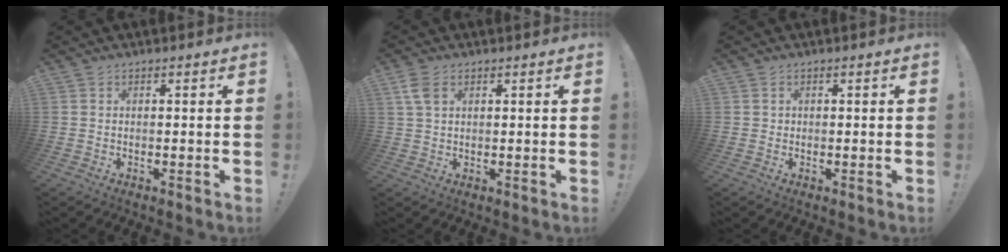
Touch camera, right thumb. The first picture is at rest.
{"total": 4.8, "force": [2.2, 2.8, 3.2], "torque": [-0.059, 0.000, 0.042]}
{"total": 0.9, "force": [0.0, 0.9, 0.1], "torque": [-0.005, 0.005, 0.001]}